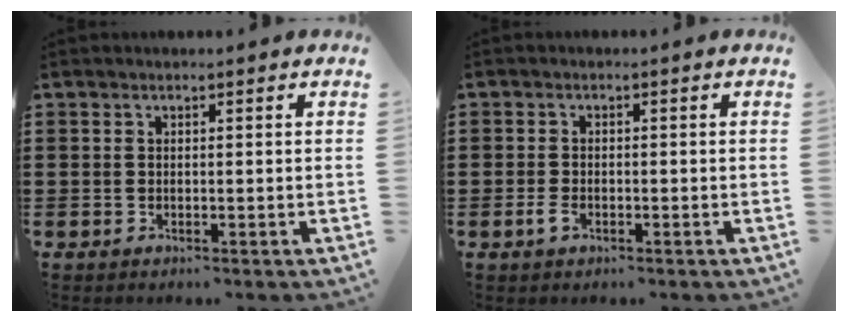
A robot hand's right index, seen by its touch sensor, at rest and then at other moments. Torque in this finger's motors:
{"motor_torque": [1.22, 0.92, 0.14, -0.01]}